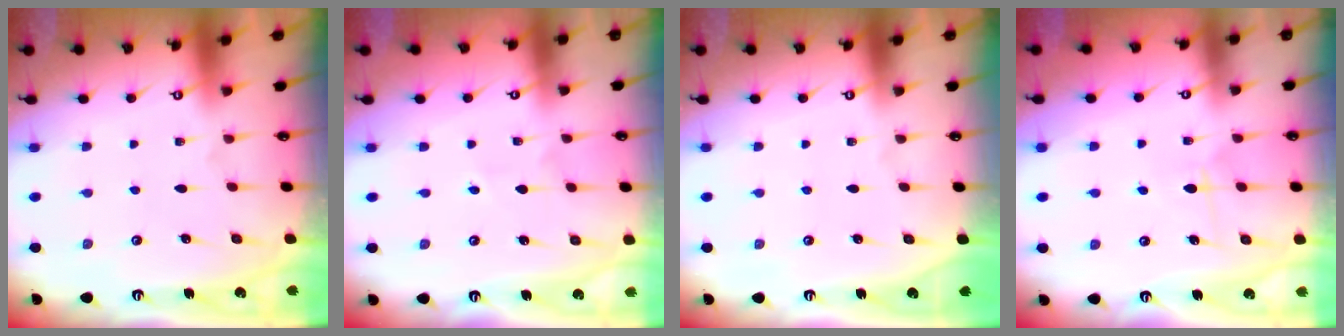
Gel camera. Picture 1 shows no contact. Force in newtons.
{"total": 2.3, "press": 2.2, "slide": 0.7}
{"total": 0.0}
{"total": 5.2, "press": 5.1, "slide": 0.6}